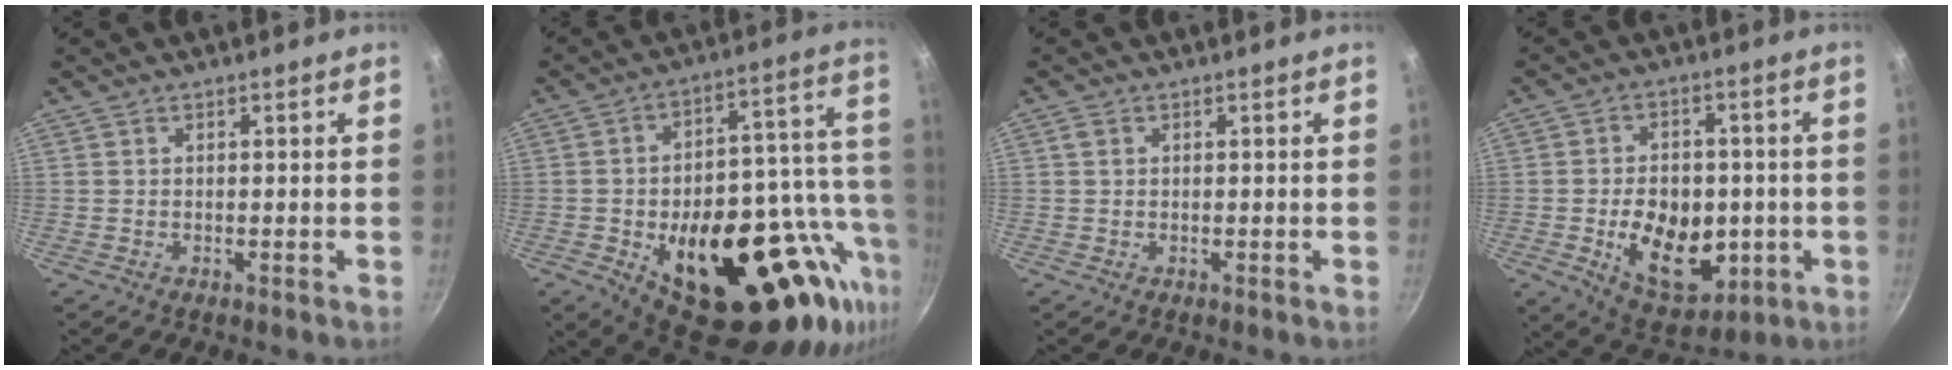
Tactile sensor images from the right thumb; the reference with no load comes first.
{"total": 33.9, "force": [-8.4, 16.4, 28.5], "torque": [-0.356, 0.011, -0.103]}
{"total": 1.3, "force": [0.3, 1.1, 0.6], "torque": [-0.009, 0.000, 0.003]}
{"total": 16.3, "force": [-2.8, 11.3, 11.5], "torque": [-0.136, 0.005, -0.025]}